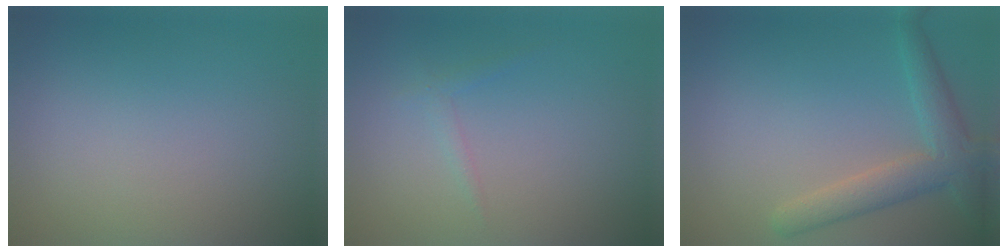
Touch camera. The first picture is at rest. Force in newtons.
{"total": 0.9, "press": 0.9, "slide": 0.1}
{"total": 3.8, "press": 3.8, "slide": 0.2}